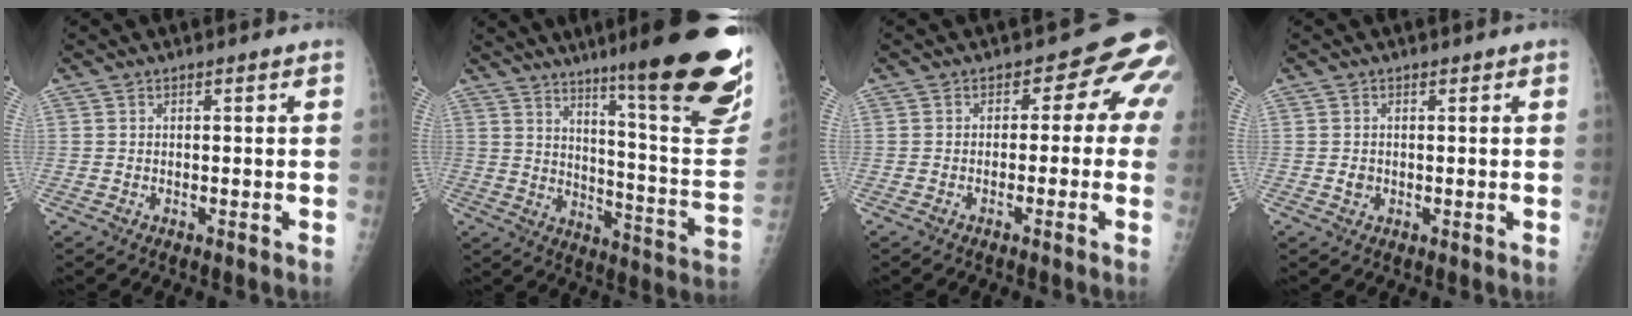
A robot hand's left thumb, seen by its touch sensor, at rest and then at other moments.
{"total": 26.5, "force": [16.2, 3.3, 20.8], "torque": [-0.244, -0.082, 0.233]}
{"total": 7.0, "force": [-0.2, 5.0, 4.9], "torque": [-0.012, 0.019, -0.018]}
{"total": 1.5, "force": [0.0, 1.4, 0.6], "torque": [-0.001, 0.002, 0.001]}